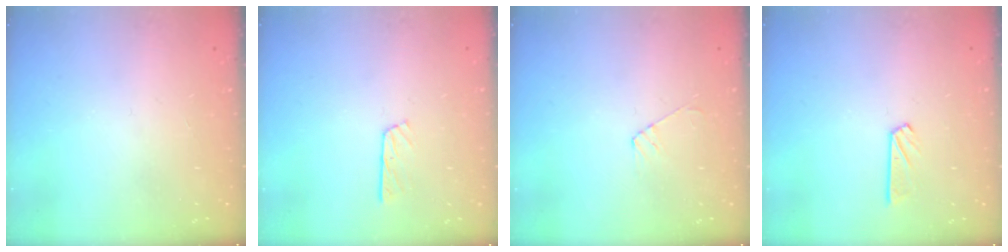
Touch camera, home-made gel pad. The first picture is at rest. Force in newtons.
{"total": 4.1, "press": 4.1, "slide": 0.4}
{"total": 5.3, "press": 5.3, "slide": 0.7}
{"total": 6.2, "press": 6.2, "slide": 0.2}